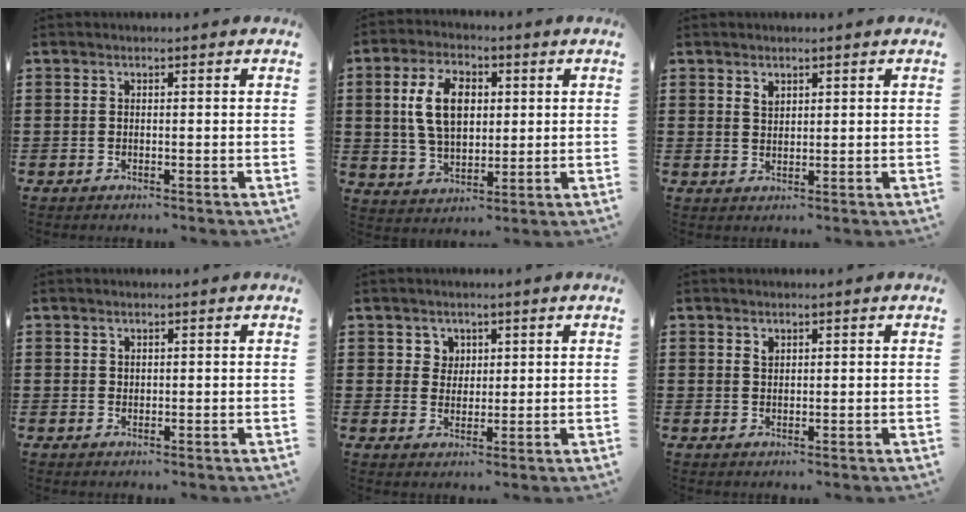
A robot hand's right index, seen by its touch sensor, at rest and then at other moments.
{"total": 9.3, "force": [1.6, 5.7, 7.2], "torque": [-0.164, 0.009, 0.021]}
{"total": 1.5, "force": [1.1, 0.9, 0.5], "torque": [-0.012, 0.003, 0.021]}
{"total": 0.8, "force": [0.5, 0.5, 0.2], "torque": [-0.005, 0.002, 0.010]}
{"total": 3.0, "force": [1.5, 2.6, 0.3], "torque": [-0.010, 0.008, 0.026]}
{"total": 1.1, "force": [0.8, 0.6, 0.4], "torque": [-0.002, -0.002, 0.013]}